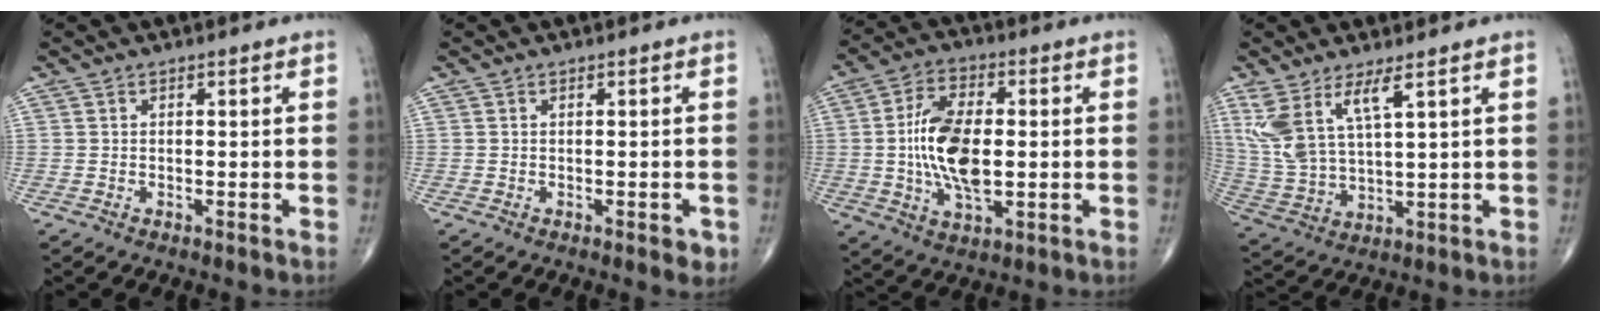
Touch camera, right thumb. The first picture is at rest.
{"total": 1.9, "force": [-0.8, 0.7, 1.6], "torque": [-0.015, -0.002, -0.008]}
{"total": 13.9, "force": [-0.1, 6.9, 12.0], "torque": [-0.227, 0.003, -0.002]}
{"total": 10.5, "force": [5.4, 3.1, 8.4], "torque": [-0.193, -0.026, 0.122]}